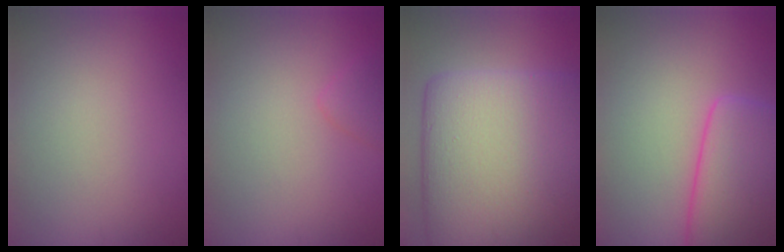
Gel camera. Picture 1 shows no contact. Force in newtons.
{"total": 1.3, "press": 1.3, "slide": 0.0}
{"total": 19.1, "press": 19.1, "slide": 0.4}
{"total": 6.9, "press": 6.9, "slide": 0.4}